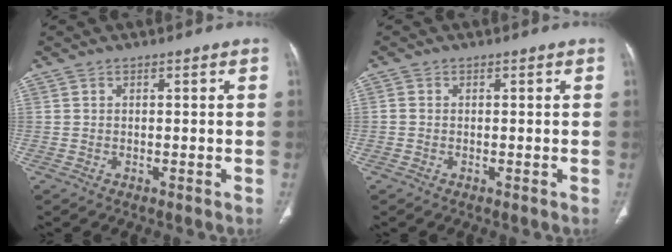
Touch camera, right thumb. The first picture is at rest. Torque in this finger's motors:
{"motor_torque": [-0.18, -0.28, -0.35, 0.19, -0.08]}